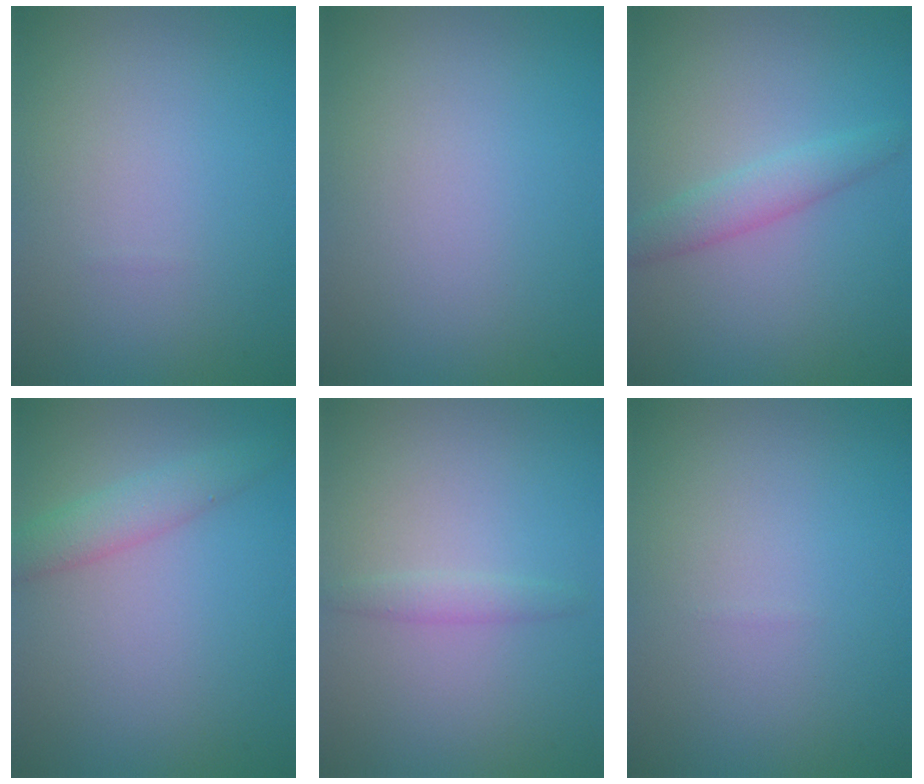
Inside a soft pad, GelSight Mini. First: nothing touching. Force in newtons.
{"total": 0.0}
{"total": 2.4, "press": 2.4, "slide": 0.1}
{"total": 2.7, "press": 2.7, "slide": 0.2}
{"total": 1.2, "press": 1.2, "slide": 0.1}
{"total": 0.0}